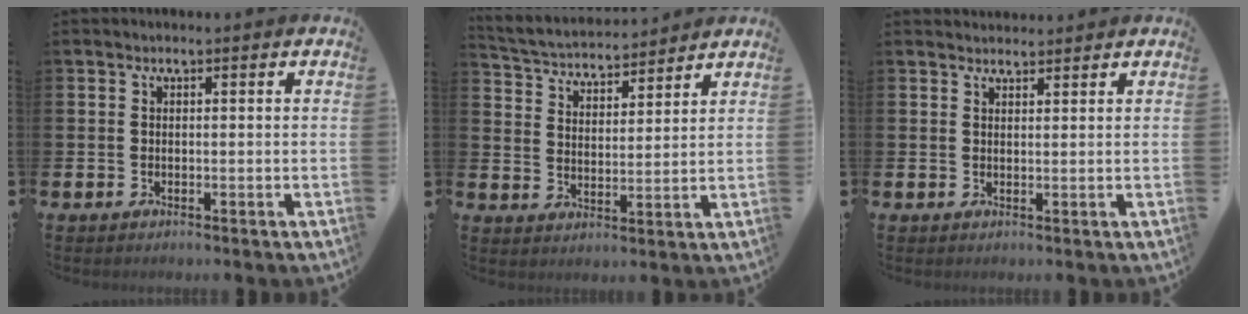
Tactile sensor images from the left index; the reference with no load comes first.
{"total": 4.3, "force": [4.2, 0.9, 0.2], "torque": [-0.025, -0.033, 0.071]}
{"total": 1.9, "force": [1.8, 0.4, 0.0], "torque": [0.008, -0.008, 0.031]}